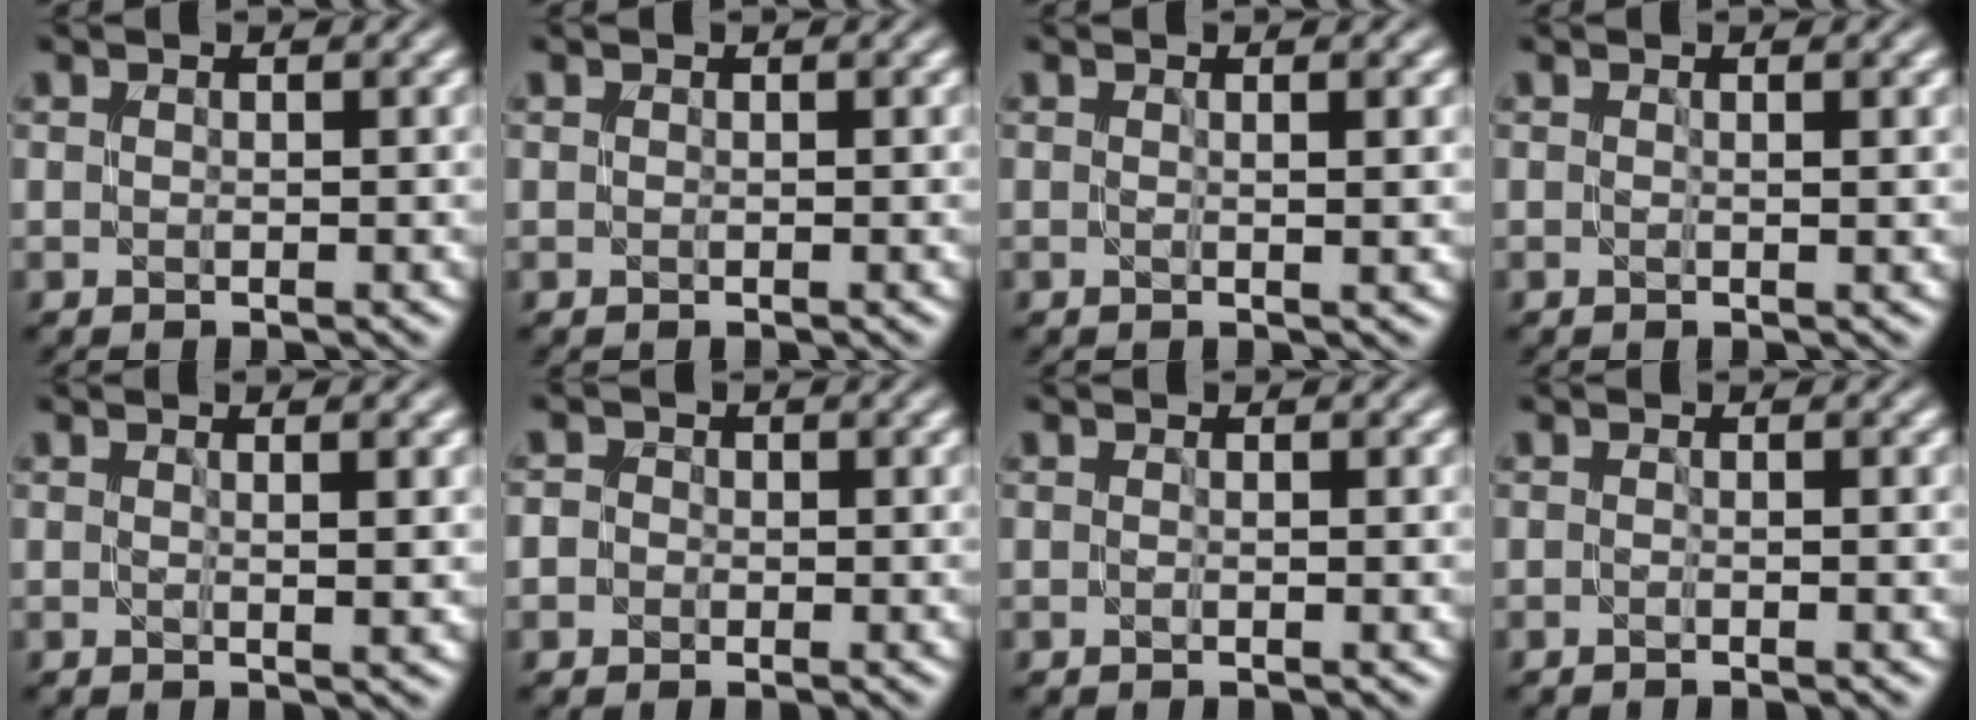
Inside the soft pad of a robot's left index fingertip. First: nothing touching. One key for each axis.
{"total": 0.0}
{"total": 1.5, "fx": 0.3, "fy": 0.4, "fz": 1.5, "tx": -0.017, "ty": -0.001, "tz": -0.003}
{"total": 0.9, "fx": 0.1, "fy": 0.2, "fz": 0.9, "tx": -0.011, "ty": -0.001, "tz": -0.002}
{"total": 2.0, "fx": 0.4, "fy": 0.5, "fz": 1.9, "tx": -0.022, "ty": 0.000, "tz": 0.000}
{"total": 1.8, "fx": 0.0, "fy": 1.6, "fz": 0.7, "tx": 0.004, "ty": 0.007, "tz": -0.017}
{"total": 0.6, "fx": -0.1, "fy": 0.1, "fz": 0.5, "tx": -0.010, "ty": -0.006, "tz": -0.005}
{"total": 1.1, "fx": -0.3, "fy": 0.4, "fz": 0.9, "tx": -0.008, "ty": -0.012, "tz": -0.014}